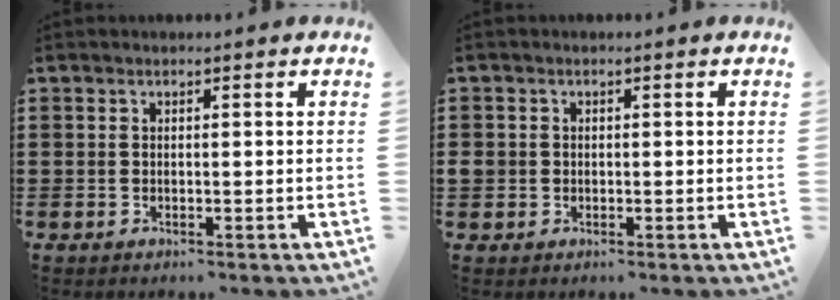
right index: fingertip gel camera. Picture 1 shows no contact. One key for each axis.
{"total": 1.1, "fx": 0.0, "fy": 1.1, "fz": 0.3, "tx": -0.008, "ty": 0.006, "tz": -0.002}